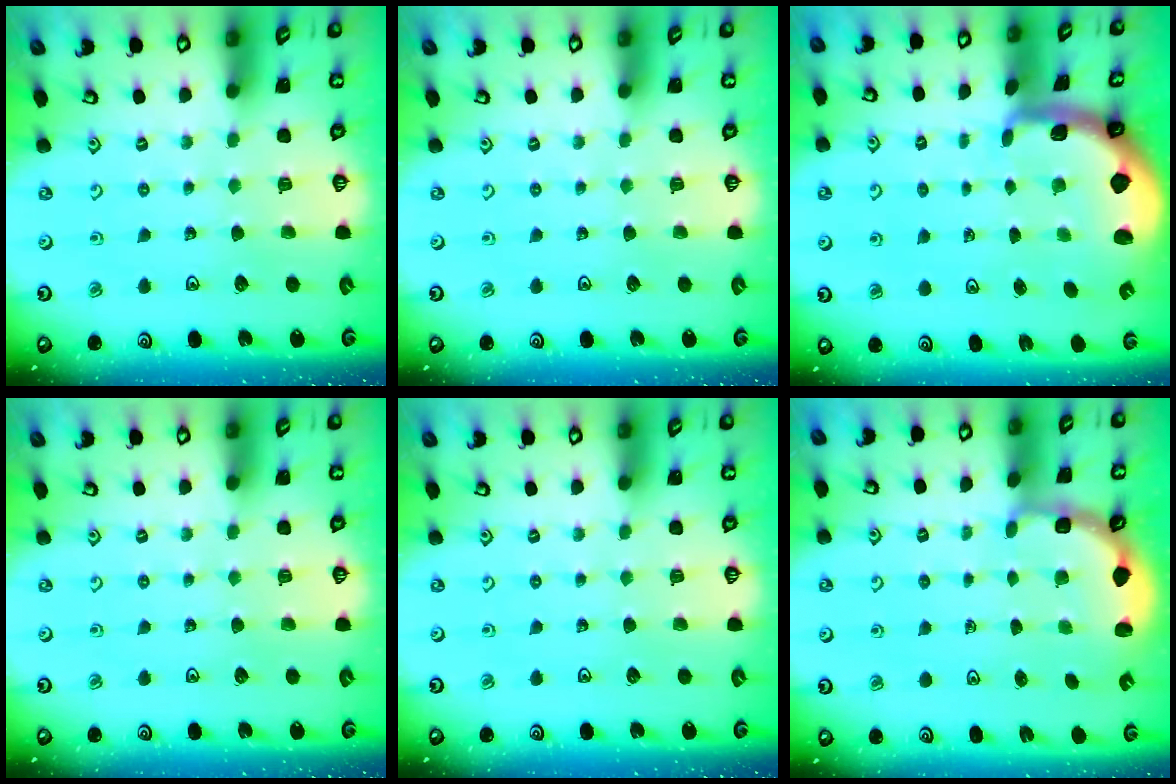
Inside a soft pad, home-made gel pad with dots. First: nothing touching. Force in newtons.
{"total": 0.0}
{"total": 1.9, "press": 1.9, "slide": 0.4}
{"total": 0.0}
{"total": 0.0}
{"total": 2.8, "press": 2.5, "slide": 1.4}